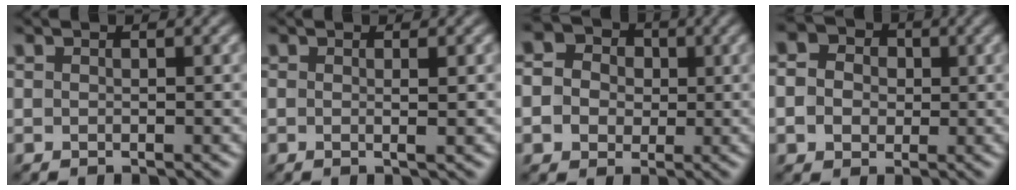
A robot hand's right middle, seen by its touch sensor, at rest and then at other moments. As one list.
[{"total": 1.3, "force": [0.0, 0.2, 1.3], "torque": [-0.018, 0.000, -0.003]}, {"total": 5.9, "force": [0.6, 5.3, 2.5], "torque": [-0.038, 0.028, -0.019]}, {"total": 5.5, "force": [0.9, 4.7, 2.7], "torque": [-0.046, 0.027, -0.009]}]